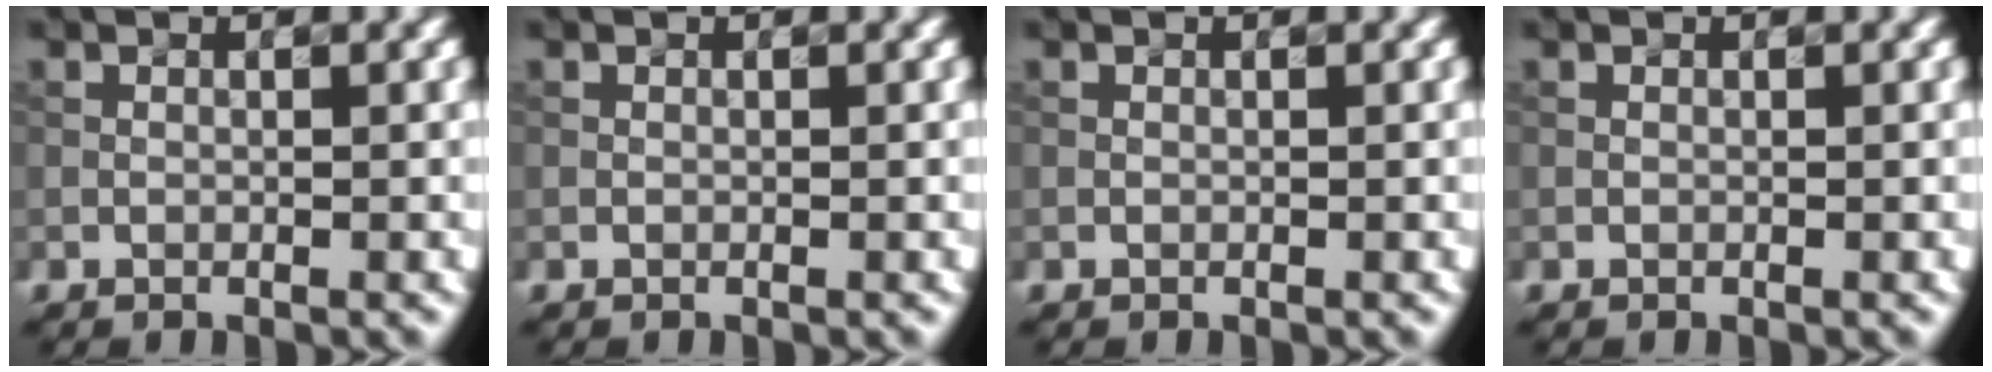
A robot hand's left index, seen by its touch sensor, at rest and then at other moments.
{"total": 0.0}
{"total": 0.0}
{"total": 0.0}